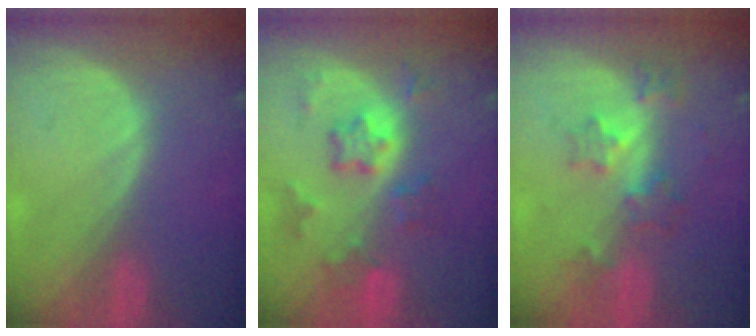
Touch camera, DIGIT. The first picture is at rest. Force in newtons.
{"total": 7.4, "press": 6.6, "slide": 3.4}
{"total": 5.9, "press": 5.4, "slide": 2.4}